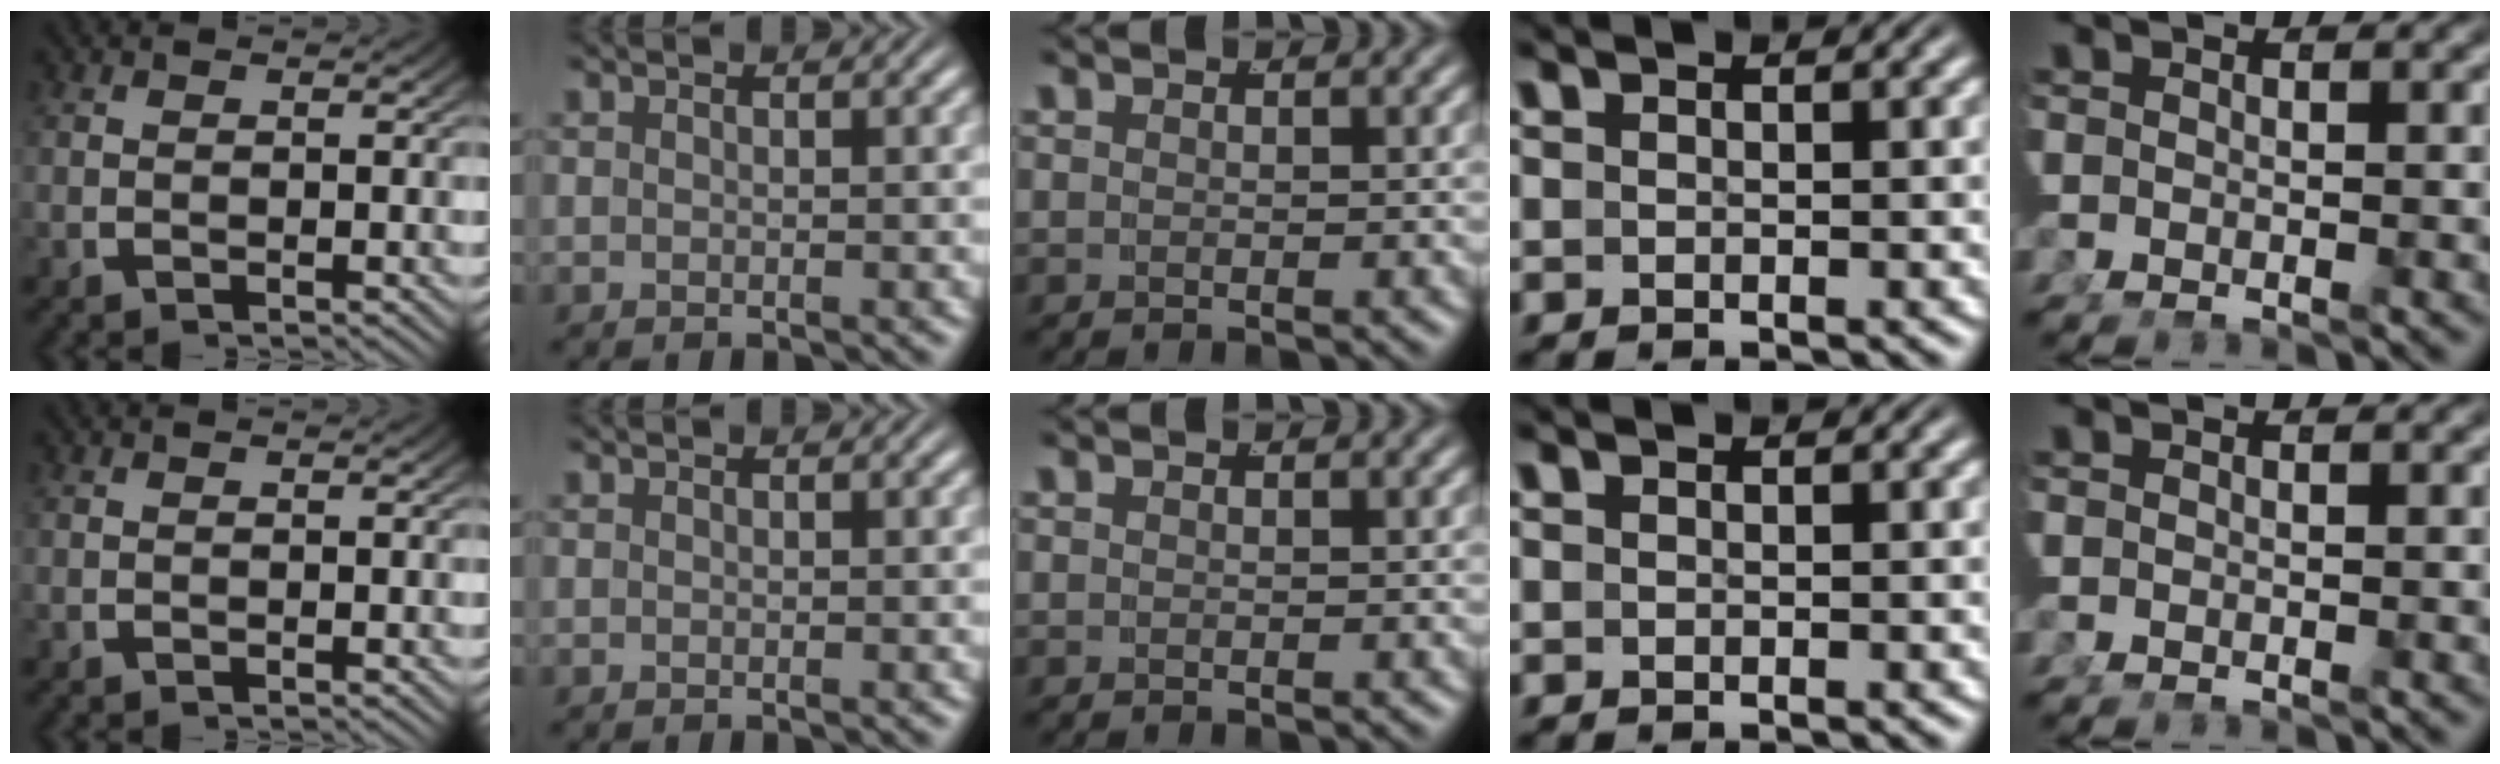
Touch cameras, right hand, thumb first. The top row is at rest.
{}